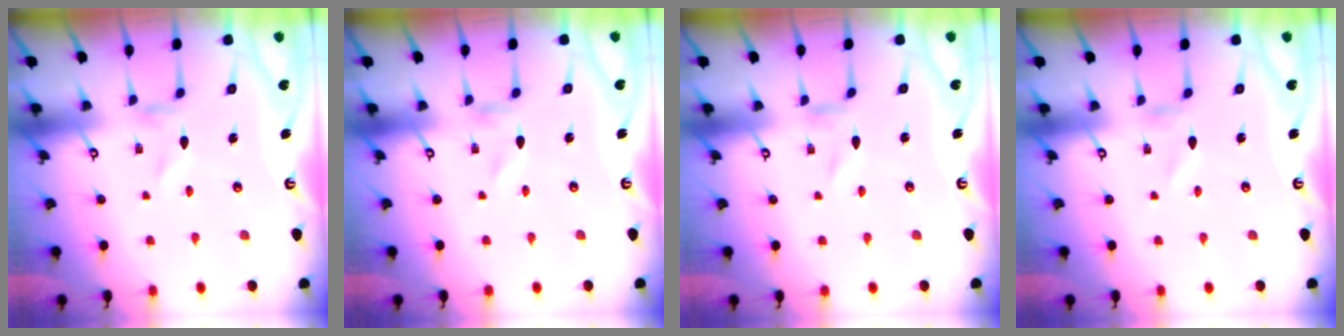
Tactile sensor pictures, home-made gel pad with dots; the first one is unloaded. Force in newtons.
{"total": 0.0}
{"total": 0.0}
{"total": 0.0}